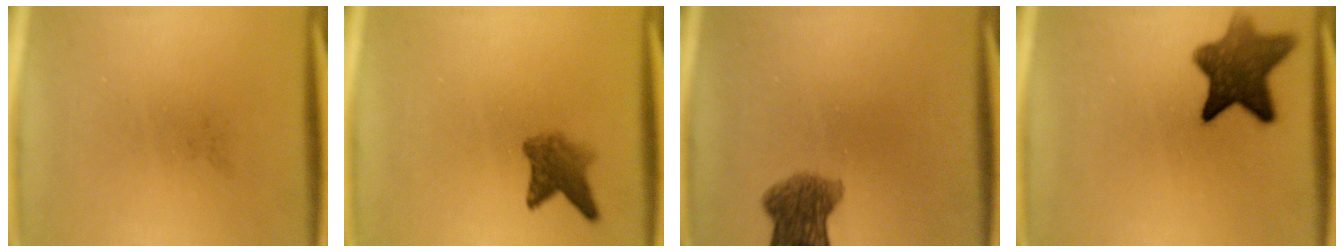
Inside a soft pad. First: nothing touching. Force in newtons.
{"total": 3.8}
{"total": 6.4}
{"total": 9.1}